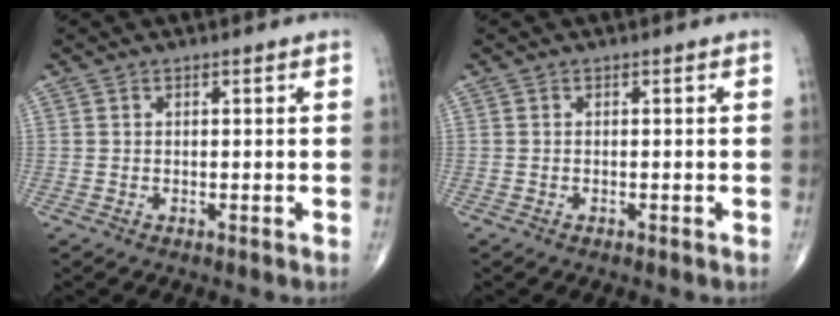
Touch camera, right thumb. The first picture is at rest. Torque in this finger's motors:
{"motor_torque": [-0.56, 0.24, -0.49, -0.04, -0.06]}